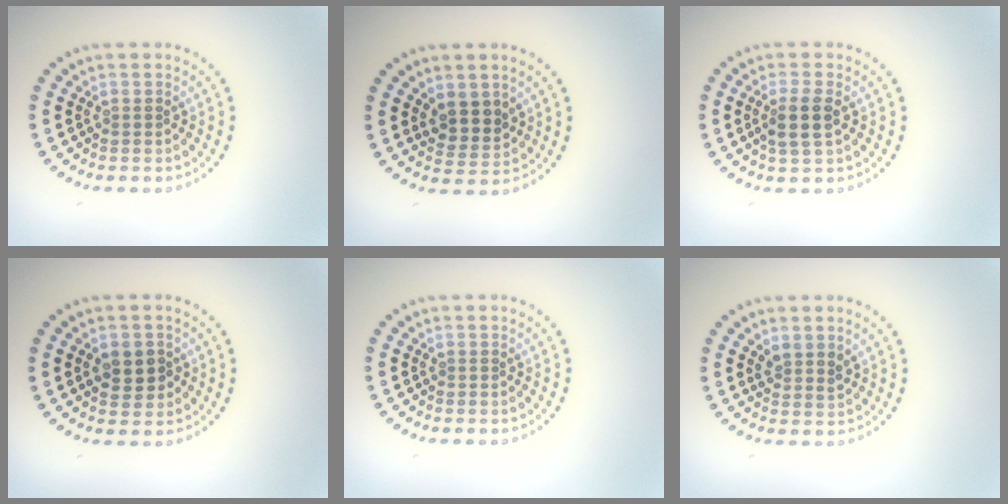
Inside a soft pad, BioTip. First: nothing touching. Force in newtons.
{"total": 2.8, "press": 2.5, "slide": 1.2}
{"total": 2.7, "press": 2.5, "slide": 0.9}
{"total": 2.8, "press": 2.8, "slide": 0.4}
{"total": 0.0}
{"total": 1.5, "press": 1.3, "slide": 0.8}